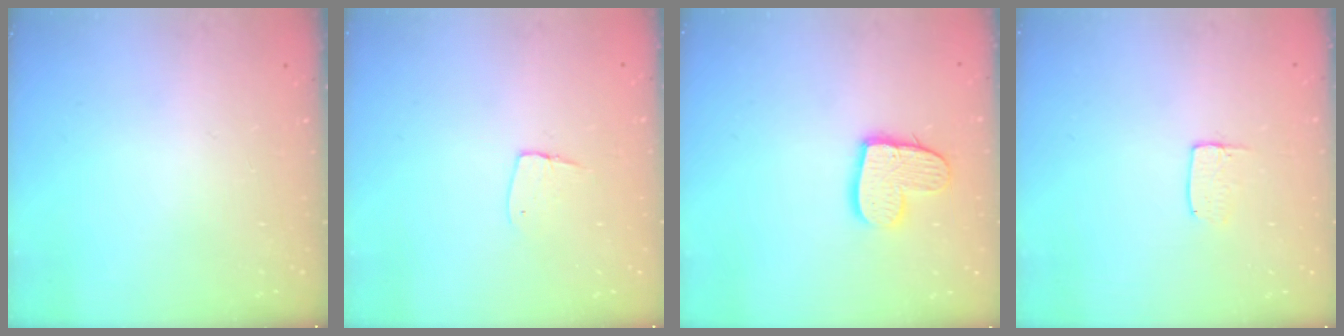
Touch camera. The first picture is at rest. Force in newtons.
{"total": 4.6, "press": 4.6, "slide": 0.4}
{"total": 12.6, "press": 12.5, "slide": 1.0}
{"total": 3.4, "press": 3.3, "slide": 0.3}